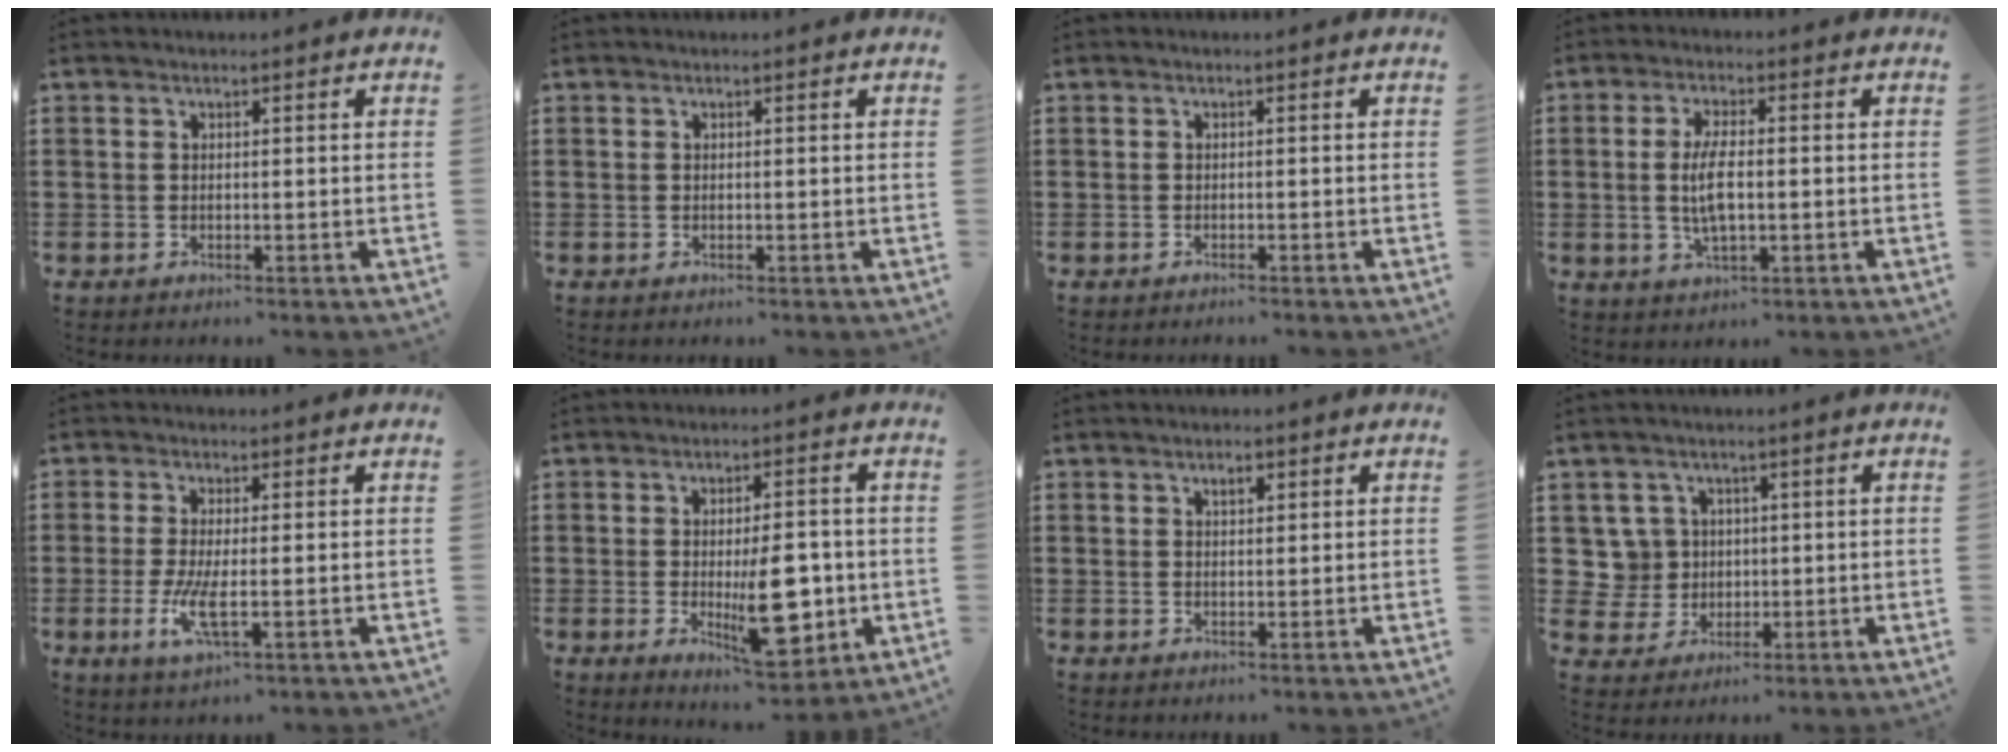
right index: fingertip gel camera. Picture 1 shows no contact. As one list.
[{"total": 0.0}, {"total": 0.5, "force": [-0.5, 0.0, 0.0], "torque": [-0.002, -0.003, -0.010]}, {"total": 5.5, "force": [-0.2, 1.7, 5.2], "torque": [-0.109, -0.004, -0.009]}, {"total": 5.2, "force": [-1.2, 1.0, 5.0], "torque": [-0.112, -0.019, -0.027]}, {"total": 11.1, "force": [-1.7, 4.7, 9.9], "torque": [-0.144, -0.018, -0.024]}, {"total": 1.4, "force": [0.7, 0.7, 1.0], "torque": [-0.022, 0.006, 0.012]}, {"total": 5.3, "force": [1.0, 5.0, 1.3], "torque": [-0.058, 0.012, 0.017]}]